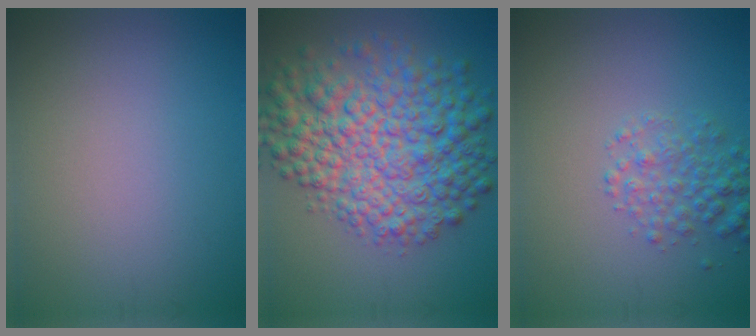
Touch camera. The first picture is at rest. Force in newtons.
{"total": 10.4, "press": 10.4, "slide": 0.2}
{"total": 2.9, "press": 2.9, "slide": 0.2}